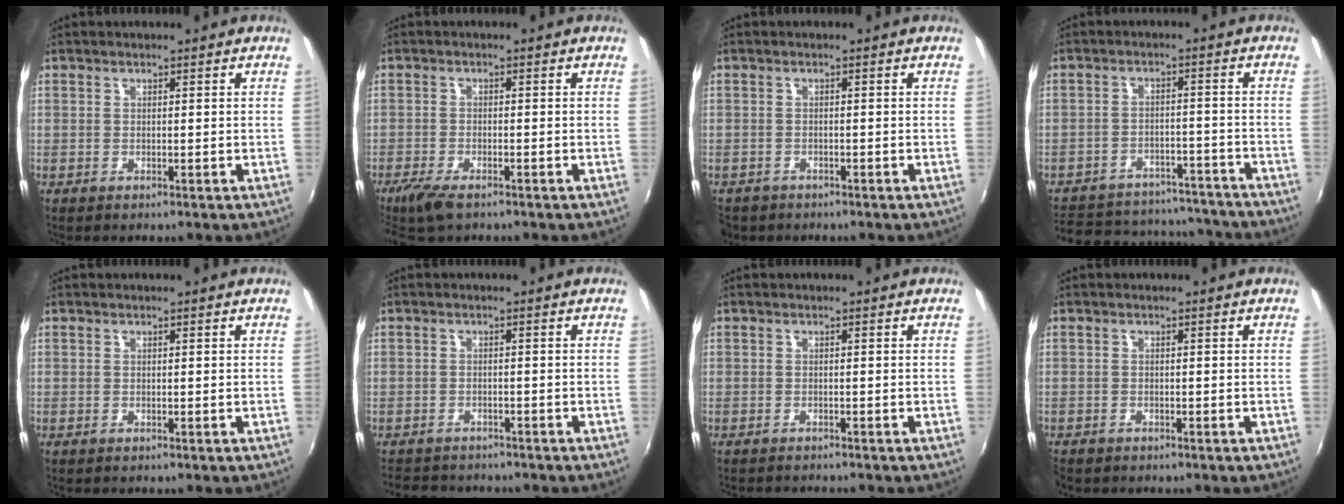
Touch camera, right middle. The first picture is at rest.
{"total": 5.3, "force": [-3.9, 1.6, 3.1], "torque": [-0.082, -0.018, -0.076]}
{"total": 4.0, "force": [-2.8, 2.6, 1.2], "torque": [-0.038, -0.011, -0.046]}
{"total": 22.5, "force": [-18.9, 9.2, 8.1], "torque": [-0.180, 0.029, -0.231]}
{"total": 0.0}
{"total": 5.7, "force": [-5.0, 2.5, 1.3], "torque": [-0.039, -0.001, -0.081]}
{"total": 1.9, "force": [-1.9, 0.1, 0.4], "torque": [-0.016, -0.013, -0.032]}
{"total": 1.4, "force": [-1.1, 0.8, 0.2], "torque": [-0.010, -0.003, -0.020]}